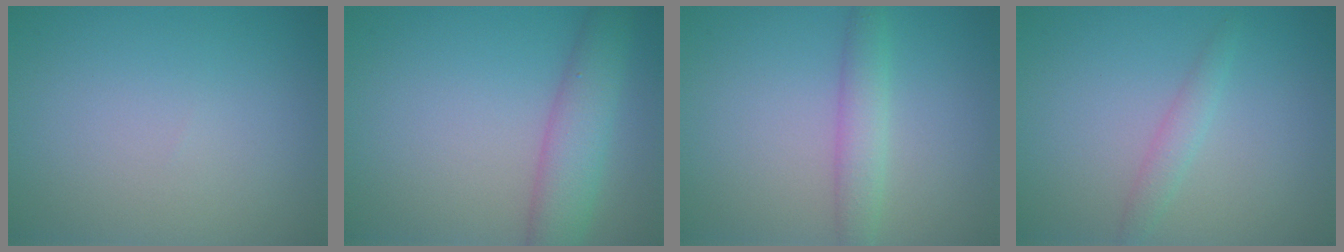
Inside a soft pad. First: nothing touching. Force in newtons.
{"total": 4.5, "press": 4.5, "slide": 0.1}
{"total": 2.8, "press": 2.8, "slide": 0.1}
{"total": 1.4, "press": 1.4, "slide": 0.0}